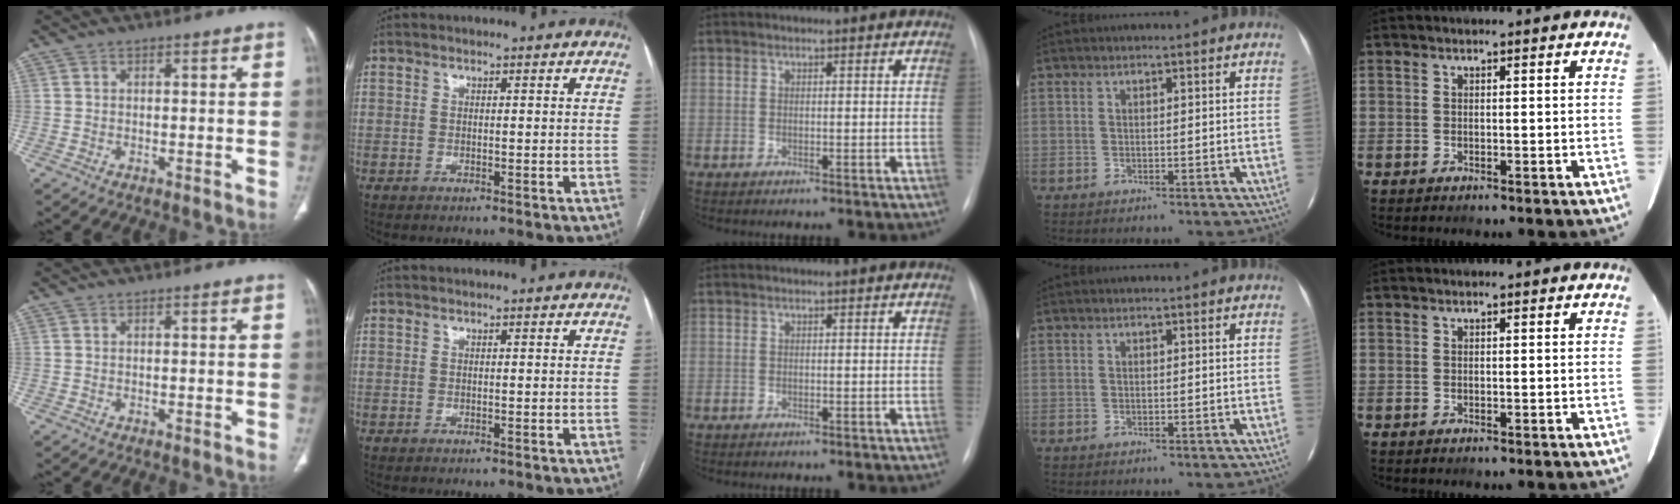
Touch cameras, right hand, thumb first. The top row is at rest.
{}